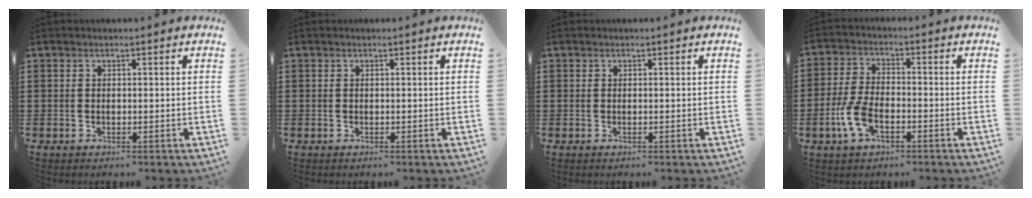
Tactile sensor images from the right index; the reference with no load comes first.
{"total": 0.0}
{"total": 0.0}
{"total": 6.0, "force": [-2.3, 2.8, 4.8], "torque": [-0.120, -0.007, -0.049]}